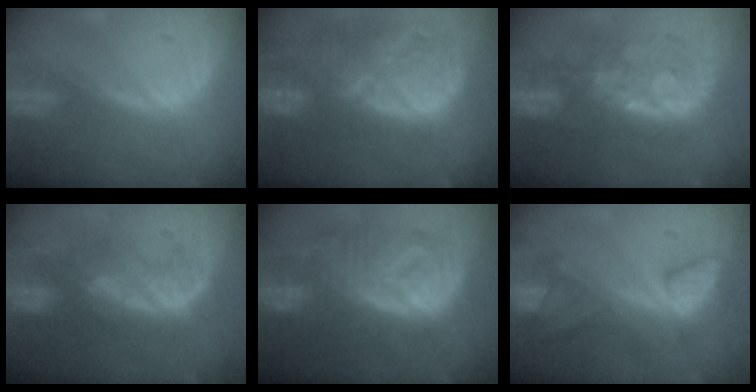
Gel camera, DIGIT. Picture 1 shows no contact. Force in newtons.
{"total": 13.1, "press": 11.3, "slide": 6.6}
{"total": 8.6, "press": 8.5, "slide": 1.5}
{"total": 8.1, "press": 7.9, "slide": 1.7}
{"total": 12.5, "press": 12.4, "slide": 1.1}
{"total": 7.4, "press": 7.2, "slide": 1.7}